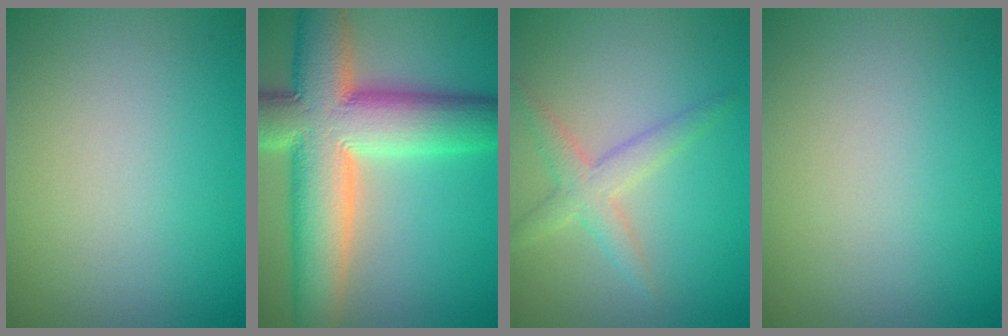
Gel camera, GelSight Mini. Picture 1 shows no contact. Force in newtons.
{"total": 13.4, "press": 13.4, "slide": 0.9}
{"total": 2.8, "press": 2.8, "slide": 0.1}
{"total": 0.0}